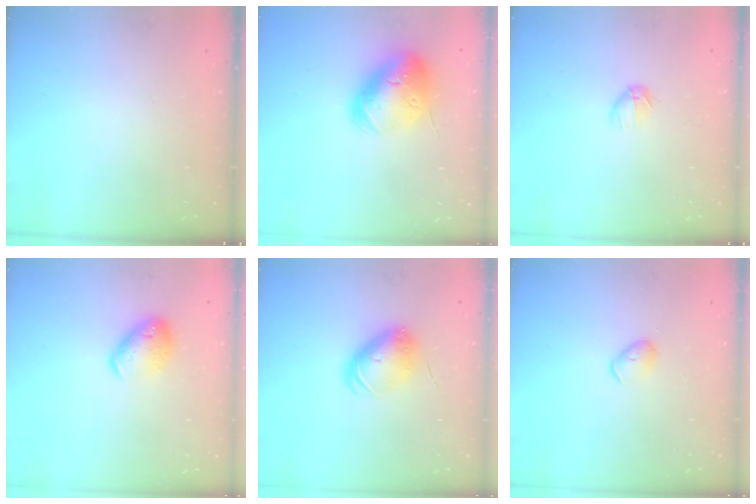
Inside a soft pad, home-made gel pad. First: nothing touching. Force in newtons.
{"total": 22.4, "press": 22.2, "slide": 3.4}
{"total": 4.8, "press": 4.6, "slide": 1.3}
{"total": 11.1, "press": 10.9, "slide": 1.6}
{"total": 7.5, "press": 7.4, "slide": 1.2}
{"total": 3.7, "press": 3.6, "slide": 0.7}